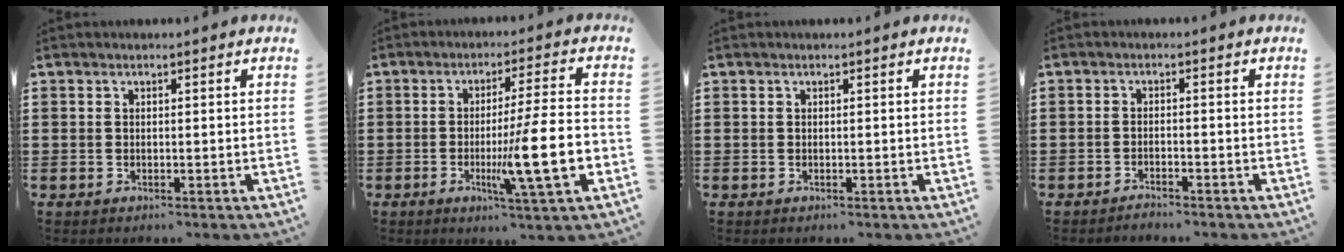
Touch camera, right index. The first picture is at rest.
{"total": 12.8, "force": [-3.1, 1.1, 12.3], "torque": [-0.201, -0.015, -0.058]}
{"total": 0.0}
{"total": 1.5, "force": [-1.4, 0.0, 0.2], "torque": [-0.006, 0.002, -0.029]}